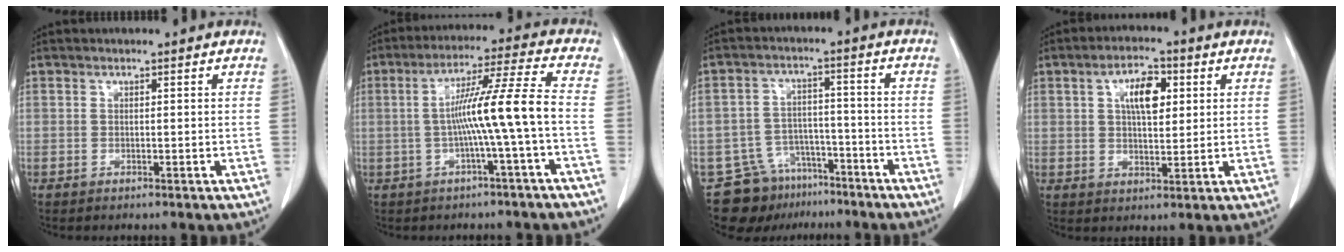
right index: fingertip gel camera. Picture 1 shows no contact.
{"total": 9.8, "force": [-1.6, -1.9, 9.5], "torque": [-0.165, 0.019, -0.025]}
{"total": 9.9, "force": [-7.4, 6.4, 1.7], "torque": [-0.026, 0.032, -0.113]}
{"total": 6.7, "force": [2.1, 2.9, 5.7], "torque": [-0.101, 0.010, 0.036]}